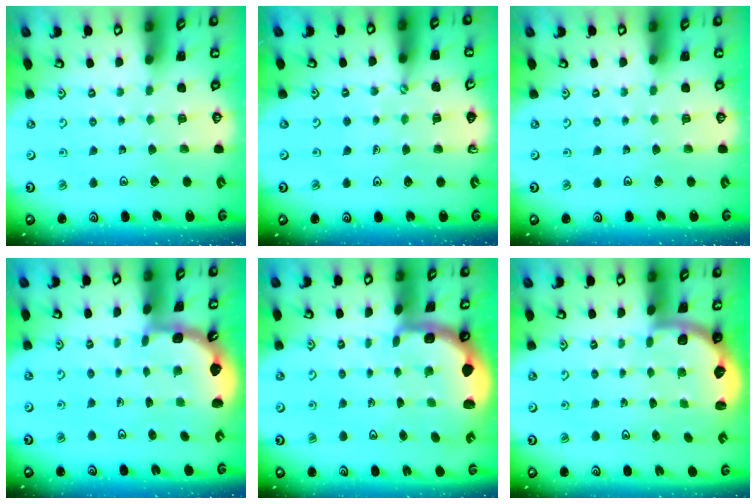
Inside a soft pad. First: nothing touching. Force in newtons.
{"total": 0.9, "press": 0.9, "slide": 0.1}
{"total": 0.0}
{"total": 2.0, "press": 2.0, "slide": 0.2}
{"total": 2.1, "press": 1.9, "slide": 0.8}
{"total": 2.2, "press": 2.1, "slide": 0.8}